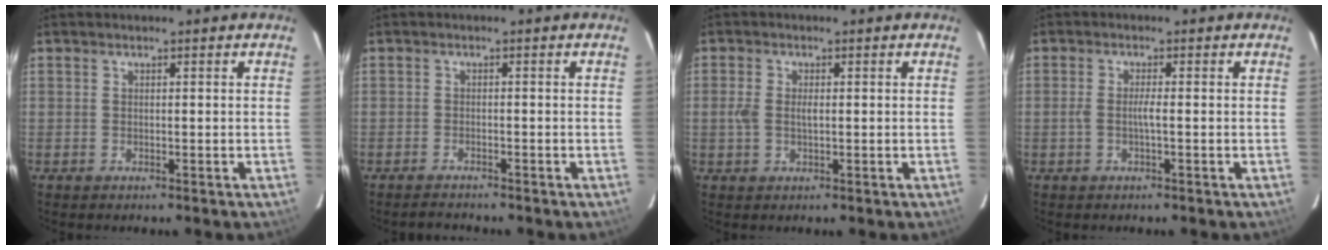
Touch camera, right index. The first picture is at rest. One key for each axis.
{"total": 2.3, "fx": -2.3, "fy": 0.4, "fz": 0.4, "tx": -0.016, "ty": -0.003, "tz": -0.039}
{"total": 2.9, "fx": 0.0, "fy": 1.5, "fz": 2.5, "tx": -0.050, "ty": 0.001, "tz": -0.001}
{"total": 2.0, "fx": -0.5, "fy": -0.1, "fz": 1.9, "tx": -0.037, "ty": 0.002, "tz": -0.011}